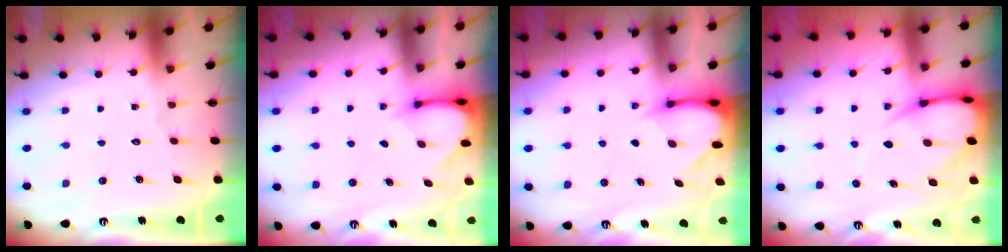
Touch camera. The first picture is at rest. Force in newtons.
{"total": 3.0, "press": 3.0, "slide": 0.3}
{"total": 3.3, "press": 3.3, "slide": 0.3}
{"total": 8.3, "press": 8.3, "slide": 0.9}